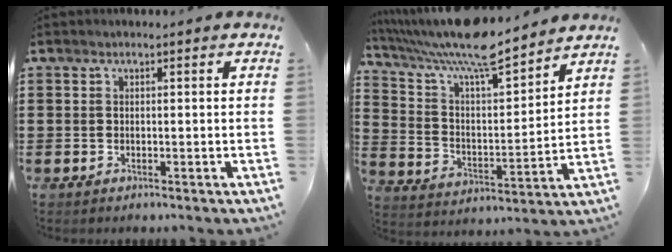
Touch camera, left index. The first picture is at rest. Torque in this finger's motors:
{"motor_torque": [0.40, -0.04, 1.05, 0.21]}